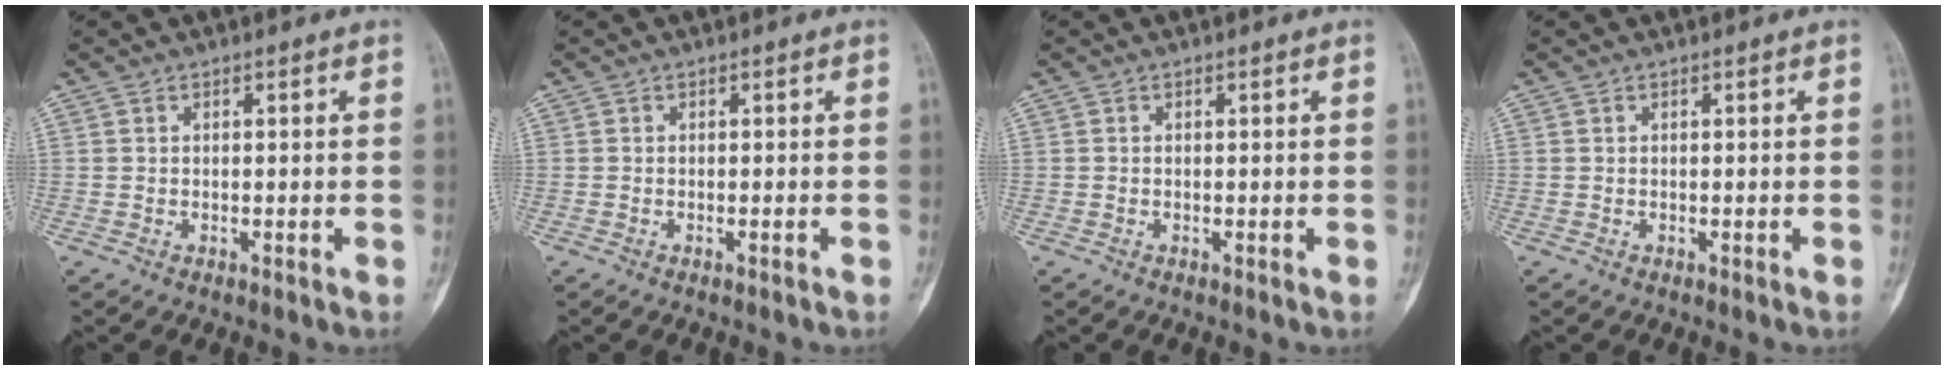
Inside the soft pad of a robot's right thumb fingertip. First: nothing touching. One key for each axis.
{"total": 0.0}
{"total": 0.0}
{"total": 0.0}